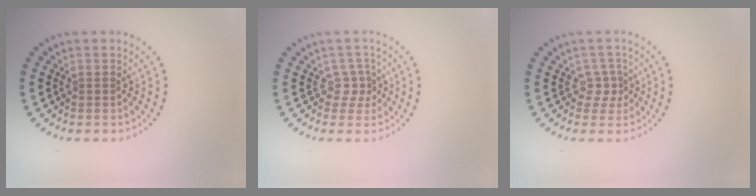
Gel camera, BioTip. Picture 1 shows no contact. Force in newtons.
{"total": 1.5, "press": 1.1, "slide": 1.1}
{"total": 1.6, "press": 1.1, "slide": 1.2}